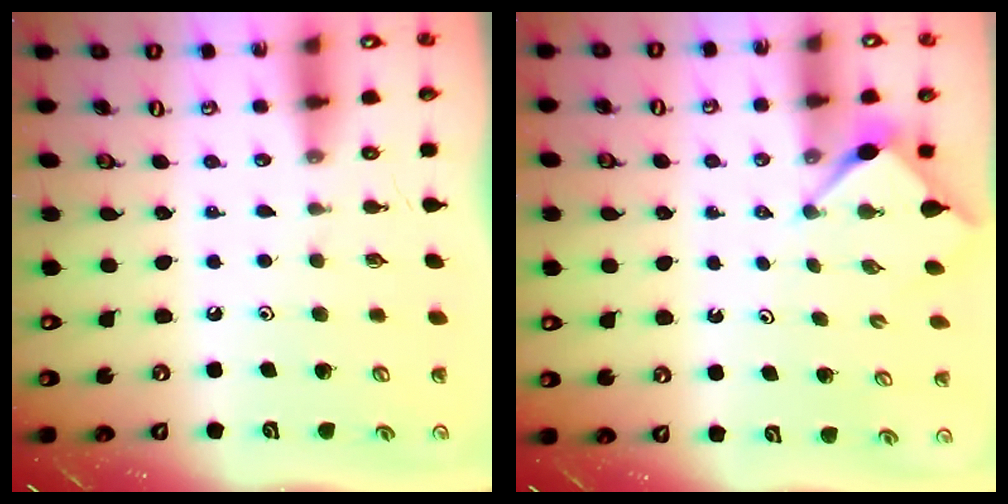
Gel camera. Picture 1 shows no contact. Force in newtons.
{"total": 2.9, "press": 2.9, "slide": 0.3}